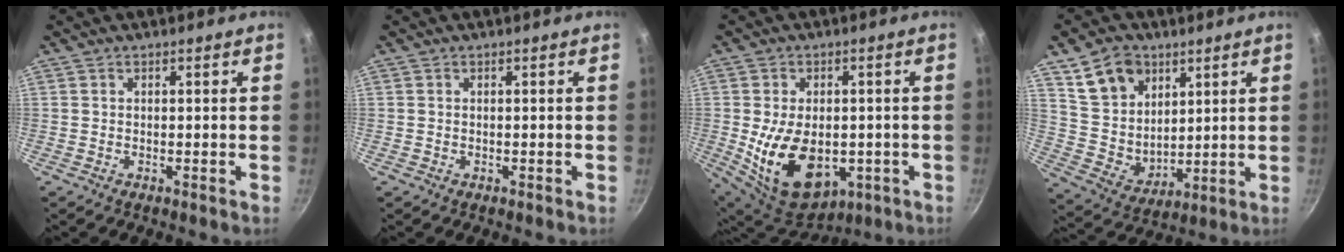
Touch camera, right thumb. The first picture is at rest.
{"total": 0.0}
{"total": 17.0, "force": [-2.7, 11.2, 12.5], "torque": [-0.195, -0.007, -0.019]}
{"total": 13.5, "force": [7.0, 10.0, 5.9], "torque": [-0.069, -0.032, 0.145]}